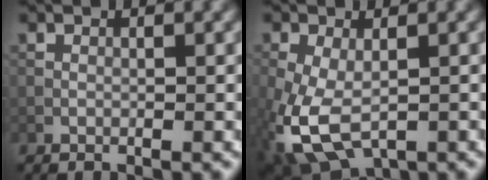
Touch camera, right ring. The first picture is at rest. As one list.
[{"total": 8.7, "force": [-3.2, 4.6, 6.6], "torque": [-0.174, -0.032, -0.051]}]